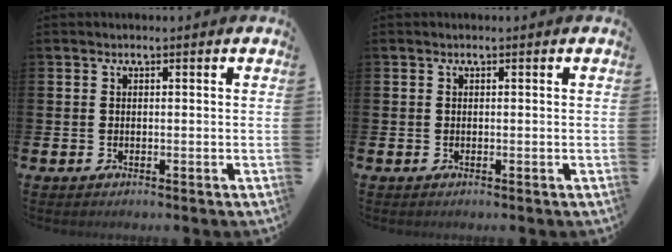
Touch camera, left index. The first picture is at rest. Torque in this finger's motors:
{"motor_torque": [0.00, 0.00, 0.00, 0.00]}